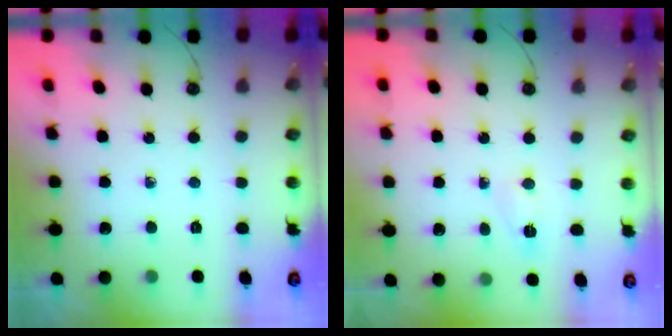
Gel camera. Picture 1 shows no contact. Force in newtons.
{"total": 2.7, "press": 2.4, "slide": 1.1}